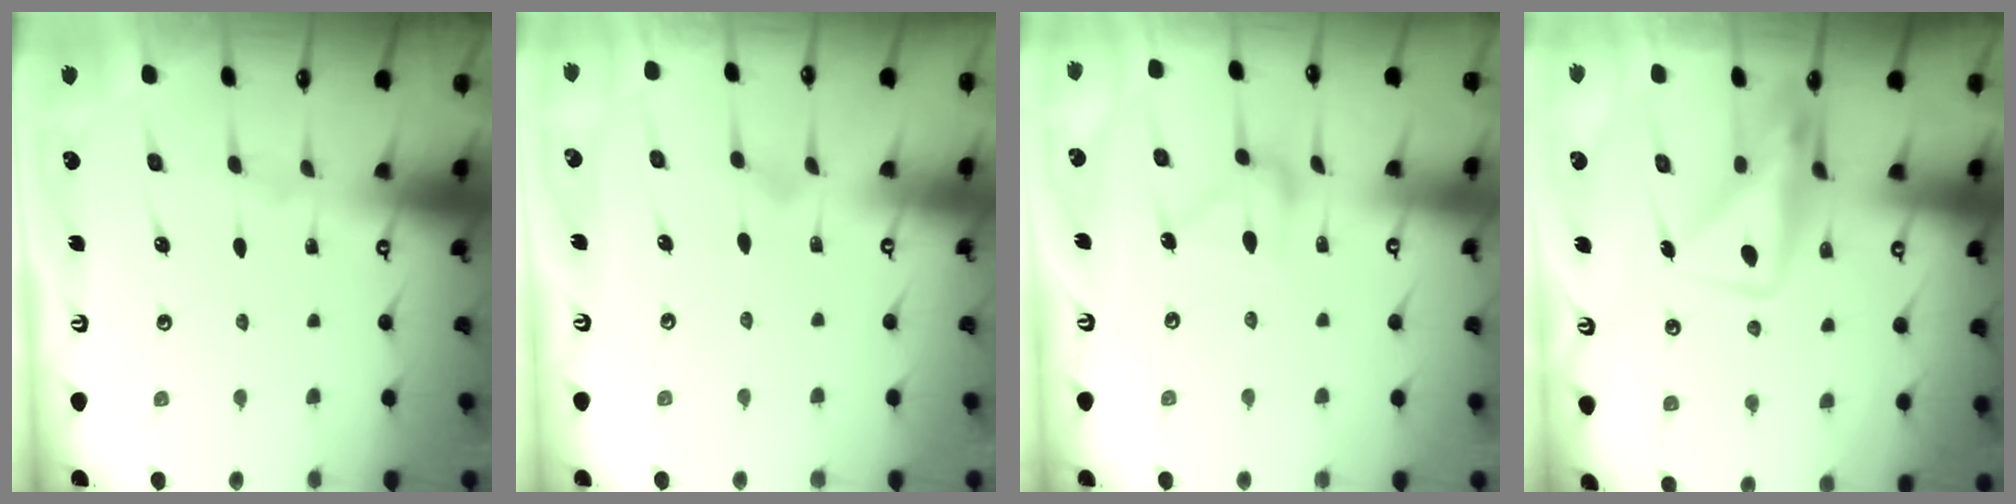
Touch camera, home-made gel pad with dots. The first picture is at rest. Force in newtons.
{"total": 7.5, "press": 7.5, "slide": 0.2}
{"total": 12.0, "press": 11.9, "slide": 0.6}
{"total": 10.4, "press": 10.3, "slide": 0.7}